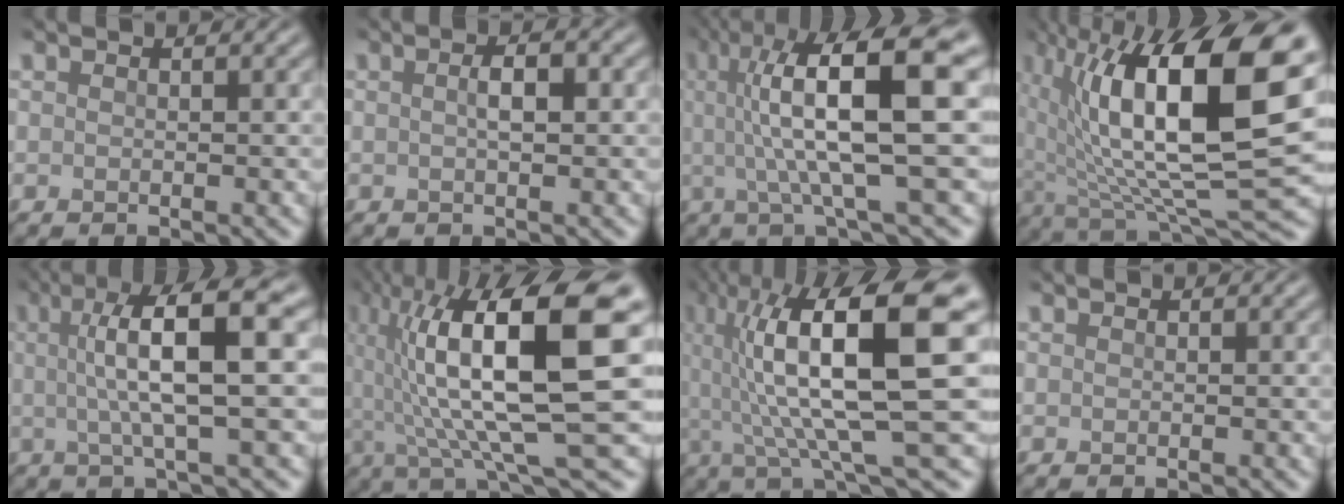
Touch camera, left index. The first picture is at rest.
{"total": 2.0, "force": [0.1, 0.5, 1.9], "torque": [-0.035, 0.004, 0.001]}
{"total": 11.9, "force": [1.8, 2.7, 11.4], "torque": [-0.167, 0.011, 0.030]}
{"total": 17.7, "force": [3.9, 6.9, 15.8], "torque": [-0.272, 0.008, 0.067]}
{"total": 9.2, "force": [1.7, 2.1, 8.8], "torque": [-0.128, 0.011, 0.023]}
{"total": 16.0, "force": [2.9, 4.1, 15.2], "torque": [-0.260, 0.009, 0.055]}
{"total": 14.4, "force": [2.7, 3.3, 13.8], "torque": [-0.227, 0.014, 0.051]}
{"total": 0.0}